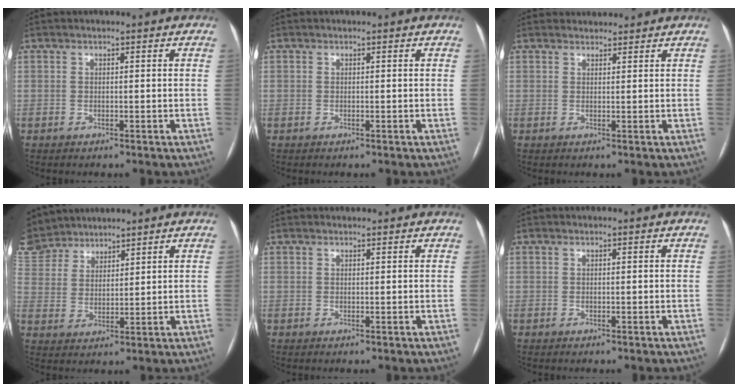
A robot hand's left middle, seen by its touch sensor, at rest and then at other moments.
{"total": 0.0}
{"total": 2.9, "force": [2.8, 0.7, 0.0], "torque": [0.000, 0.026, 0.042]}
{"total": 12.6, "force": [11.2, 5.0, 3.0], "torque": [-0.087, 0.031, 0.228]}
{"total": 1.4, "force": [1.3, 0.3, 0.2], "torque": [-0.007, 0.021, 0.021]}
{"total": 0.0}